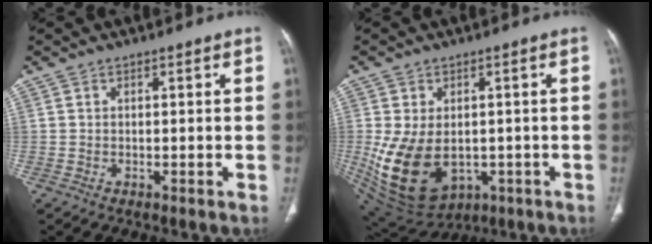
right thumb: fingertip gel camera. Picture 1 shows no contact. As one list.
[{"total": 15.4, "force": [-2.4, 10.5, 11.1], "torque": [-0.199, -0.008, -0.007]}]